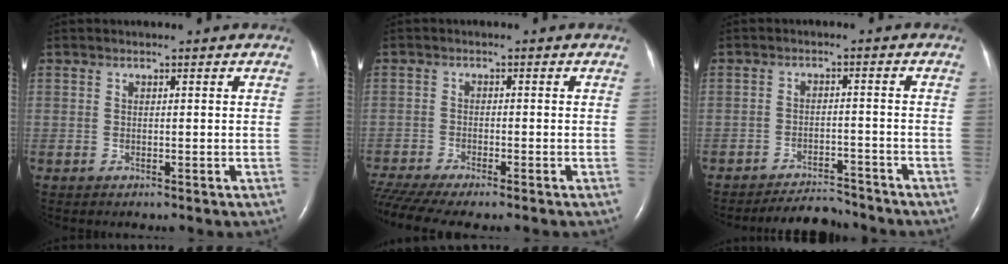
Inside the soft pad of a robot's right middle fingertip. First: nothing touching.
{"total": 8.7, "force": [-7.5, 0.5, 4.4], "torque": [-0.080, -0.011, -0.124]}
{"total": 5.3, "force": [-5.3, 0.6, 0.1], "torque": [-0.006, -0.006, -0.087]}